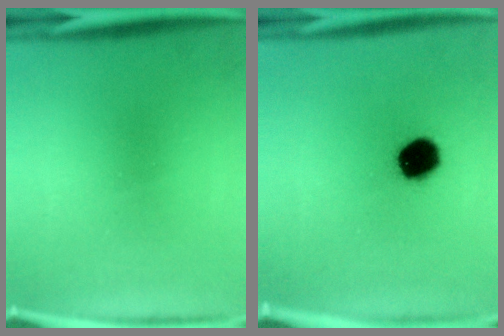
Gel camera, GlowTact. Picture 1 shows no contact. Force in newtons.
{"total": 9.7}